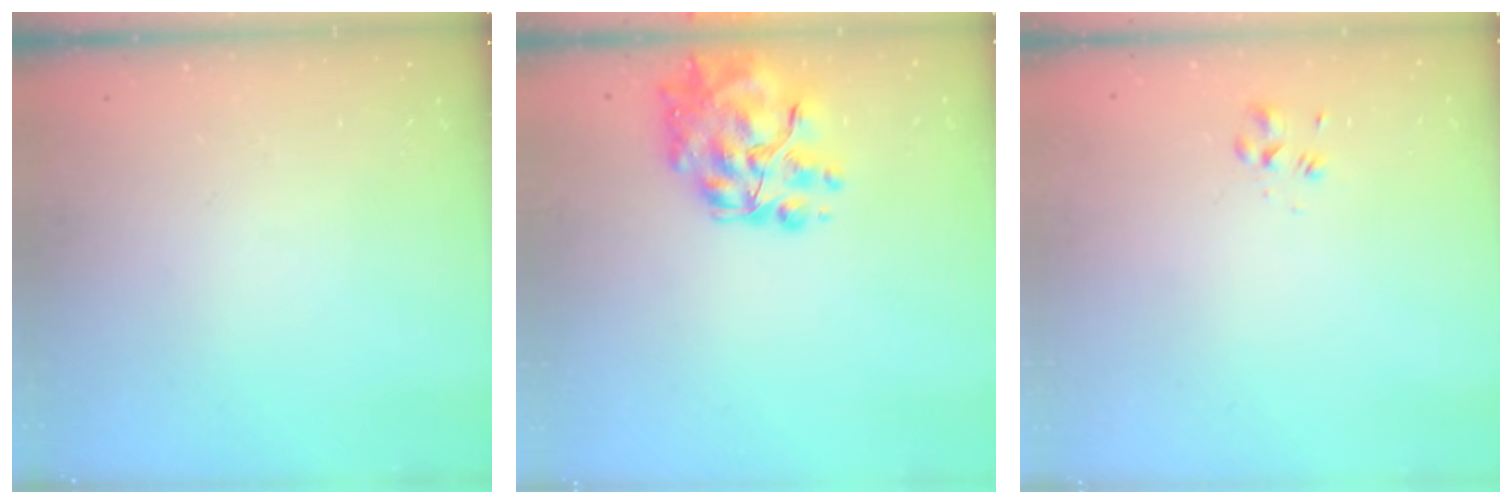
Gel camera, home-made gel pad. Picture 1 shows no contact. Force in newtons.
{"total": 13.6, "press": 13.1, "slide": 3.9}
{"total": 2.6, "press": 2.4, "slide": 1.0}